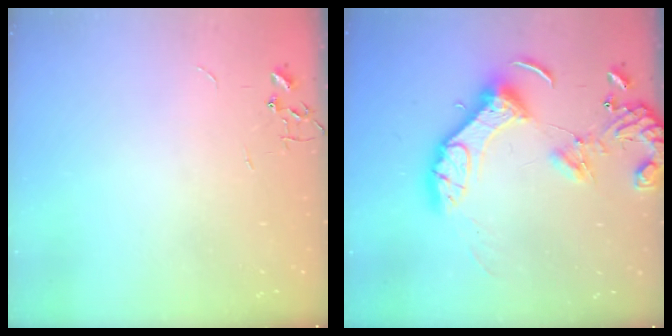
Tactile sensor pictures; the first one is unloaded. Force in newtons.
{"total": 15.5, "press": 15.3, "slide": 2.4}